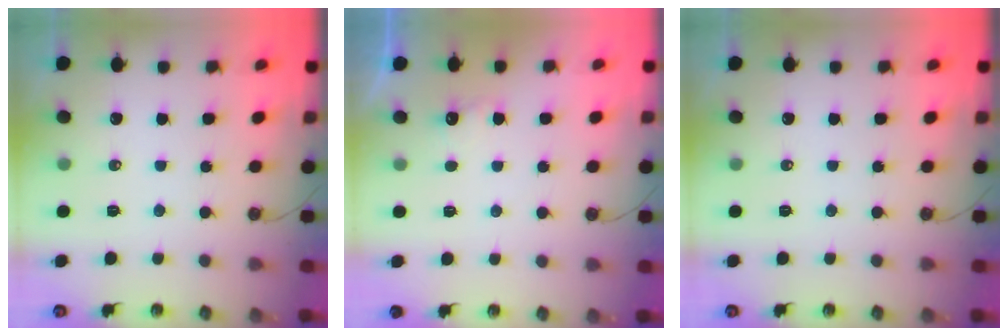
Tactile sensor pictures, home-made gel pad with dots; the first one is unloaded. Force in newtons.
{"total": 2.8, "press": 2.7, "slide": 0.9}
{"total": 0.0}